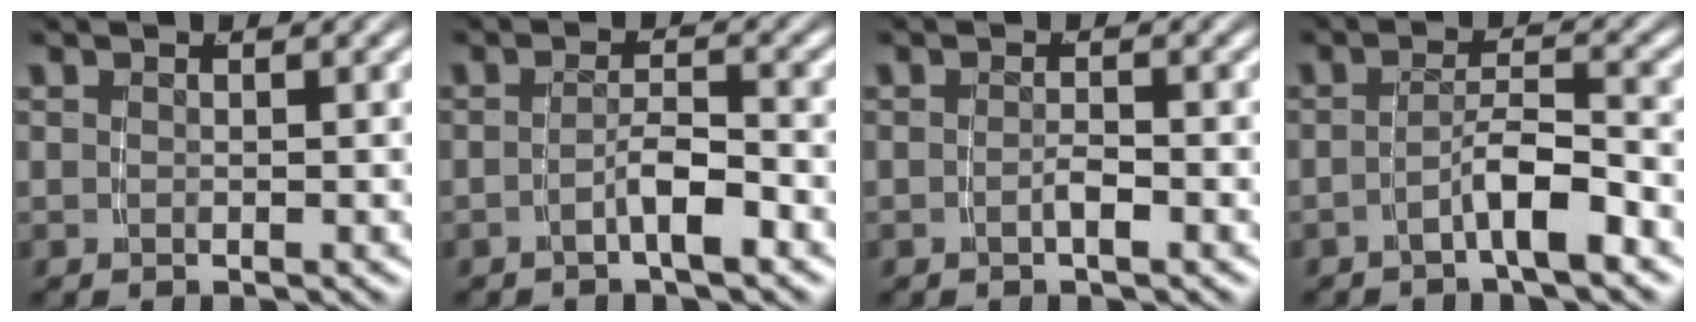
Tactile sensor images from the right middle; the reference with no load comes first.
{"total": 2.5, "force": [-1.8, -0.1, 1.8], "torque": [-0.026, 0.000, -0.031]}
{"total": 1.2, "force": [-0.9, -0.1, 0.8], "torque": [-0.015, -0.001, -0.016]}
{"total": 3.3, "force": [-2.3, 0.2, 2.4], "torque": [-0.036, 0.001, -0.040]}